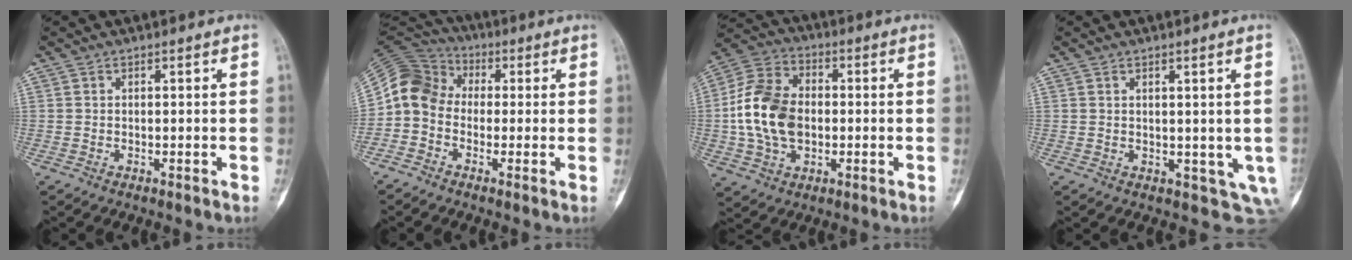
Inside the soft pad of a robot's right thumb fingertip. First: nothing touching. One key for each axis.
{"total": 10.0, "fx": -0.8, "fy": 8.6, "fz": 5.1, "tx": -0.088, "ty": 0.044, "tz": -0.033}
{"total": 15.1, "fx": -0.8, "fy": 10.5, "fz": 10.8, "tx": -0.197, "ty": 0.021, "tz": -0.016}
{"total": 4.8, "fx": 0.9, "fy": 2.9, "fz": 3.7, "tx": -0.026, "ty": -0.014, "tz": 0.026}